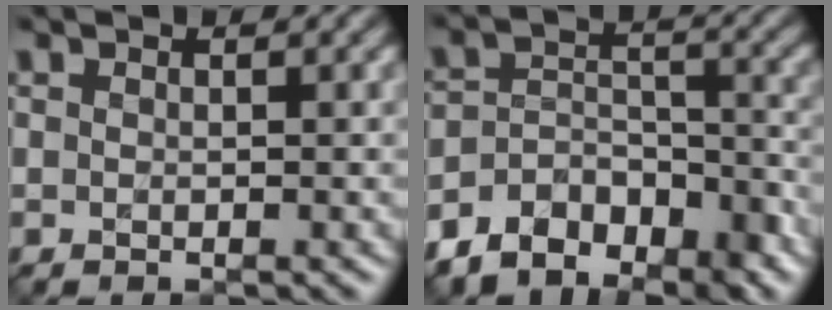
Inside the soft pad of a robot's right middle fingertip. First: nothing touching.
{"total": 7.8, "force": [-6.2, 4.0, 2.6], "torque": [-0.035, 0.002, -0.105]}